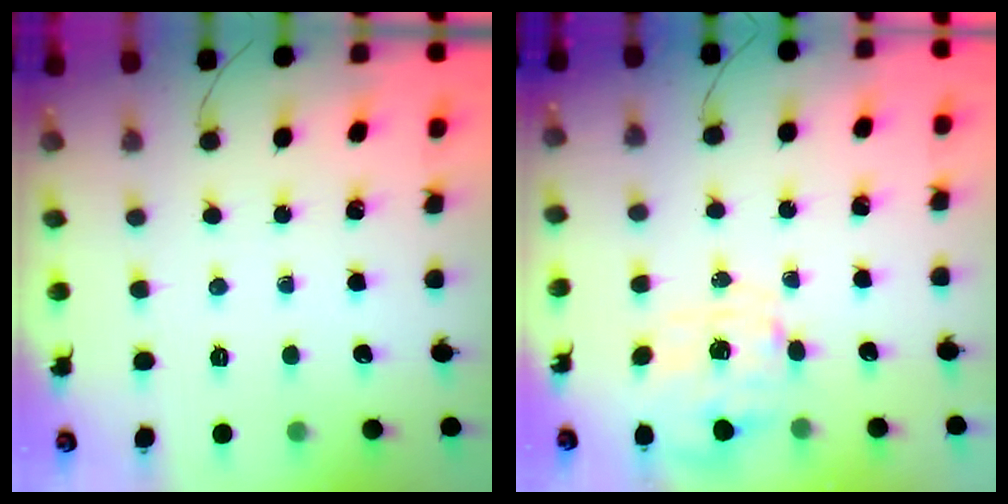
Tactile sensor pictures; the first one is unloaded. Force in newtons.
{"total": 2.8, "press": 2.6, "slide": 0.9}